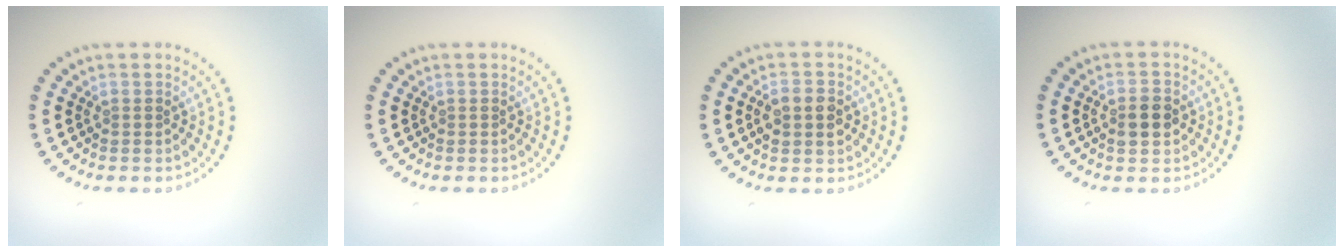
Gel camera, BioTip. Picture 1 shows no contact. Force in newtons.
{"total": 0.0}
{"total": 2.9, "press": 2.9, "slide": 0.1}
{"total": 2.8, "press": 2.8, "slide": 0.2}